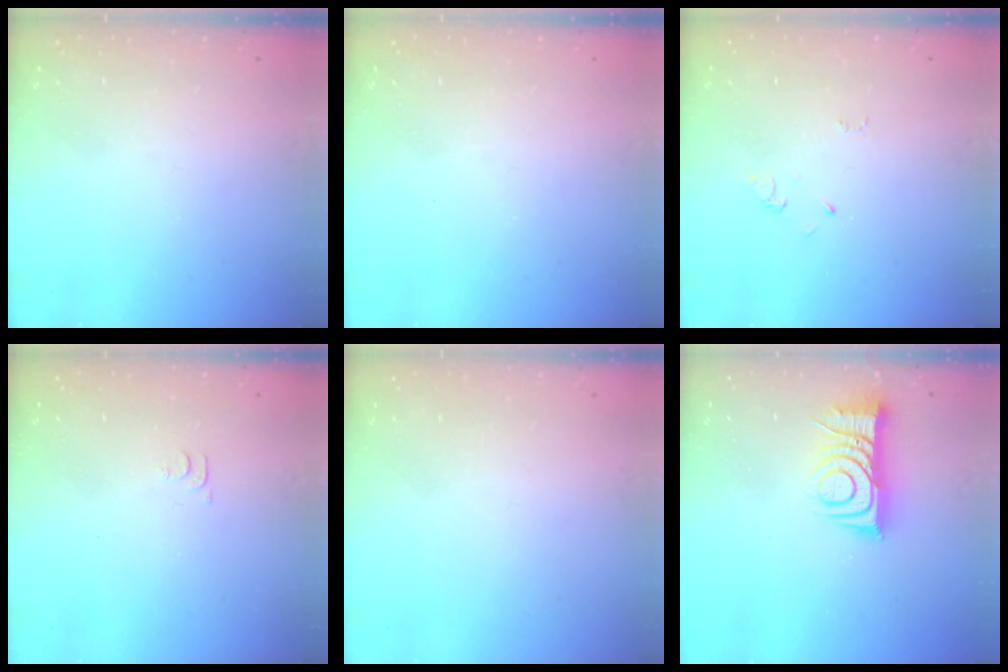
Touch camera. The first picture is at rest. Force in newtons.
{"total": 0.0}
{"total": 2.6, "press": 2.6, "slide": 0.4}
{"total": 4.6, "press": 4.5, "slide": 0.7}
{"total": 1.5, "press": 1.5, "slide": 0.1}
{"total": 9.6, "press": 9.6, "slide": 0.7}